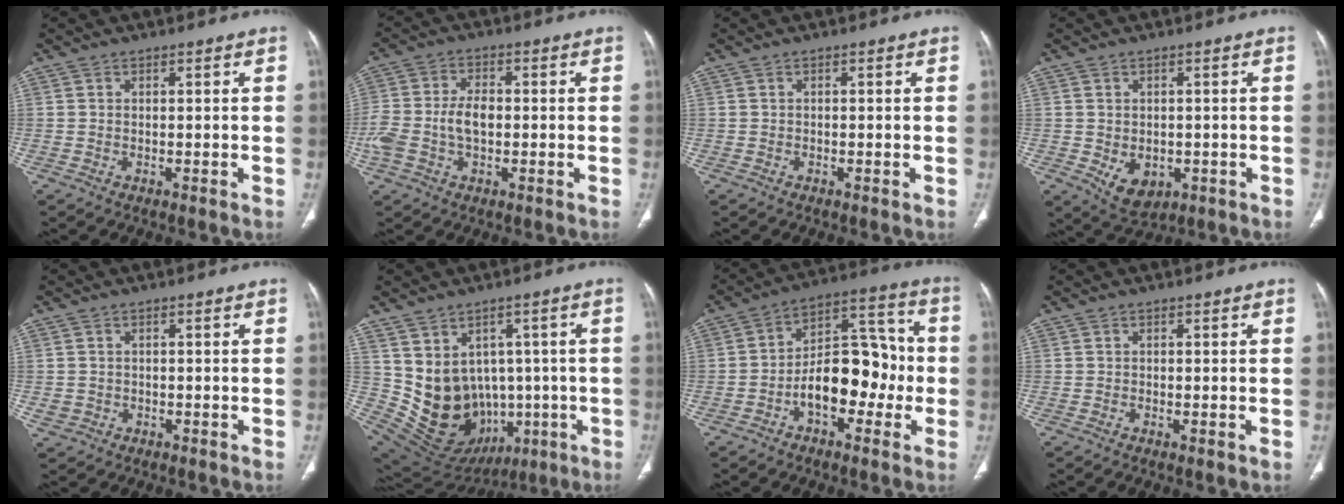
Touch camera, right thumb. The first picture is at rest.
{"total": 9.3, "force": [-1.2, 5.8, 7.2], "torque": [-0.165, 0.024, -0.024]}
{"total": 0.0}
{"total": 6.2, "force": [-1.5, 4.5, 4.0], "torque": [-0.048, 0.000, -0.004]}
{"total": 2.1, "force": [-0.4, 1.9, 0.6], "torque": [-0.008, 0.008, 0.001]}
{"total": 17.4, "force": [-0.3, 14.8, 9.2], "torque": [-0.126, 0.024, 0.048]}
{"total": 15.0, "force": [-3.5, 8.9, 11.5], "torque": [-0.142, 0.053, -0.060]}
{"total": 0.8, "force": [-0.2, 0.3, 0.8], "torque": [-0.015, -0.003, -0.003]}